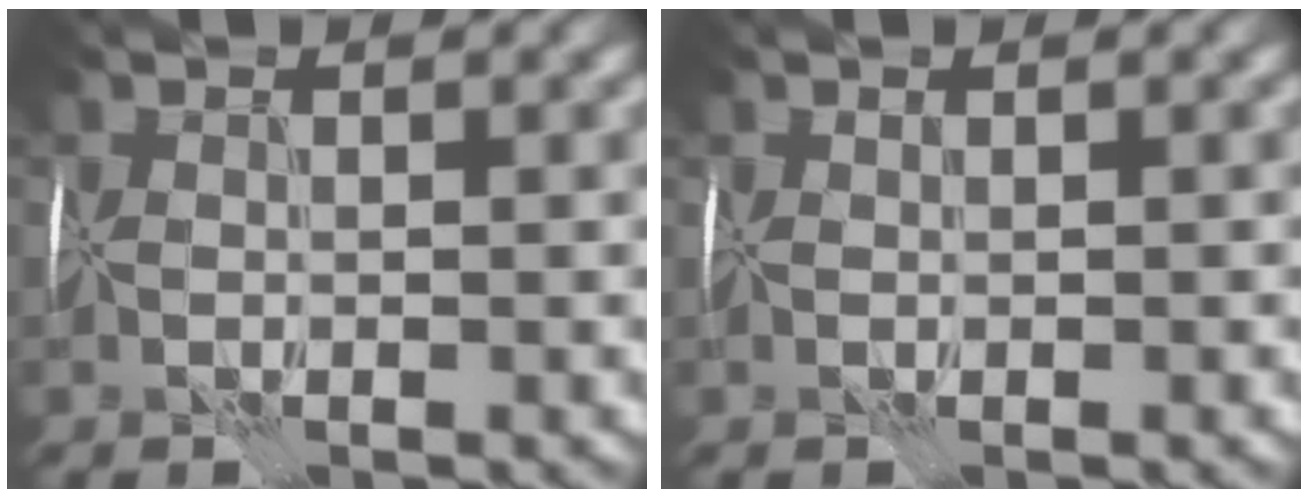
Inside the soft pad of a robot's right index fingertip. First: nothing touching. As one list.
[{"total": 0.0}]